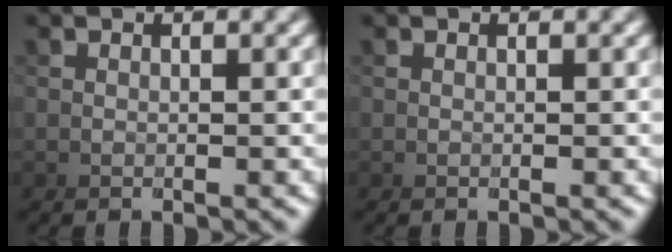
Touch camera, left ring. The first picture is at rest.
{"total": 0.0}